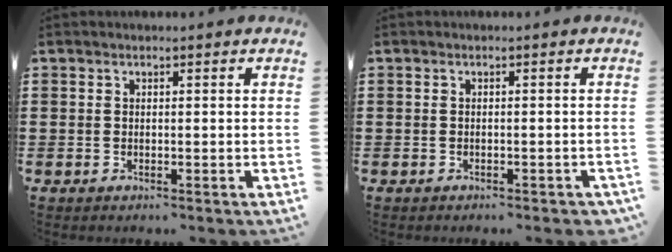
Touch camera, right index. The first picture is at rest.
{"total": 0.6, "force": [-0.5, 0.0, 0.3], "torque": [-0.008, -0.005, -0.009]}